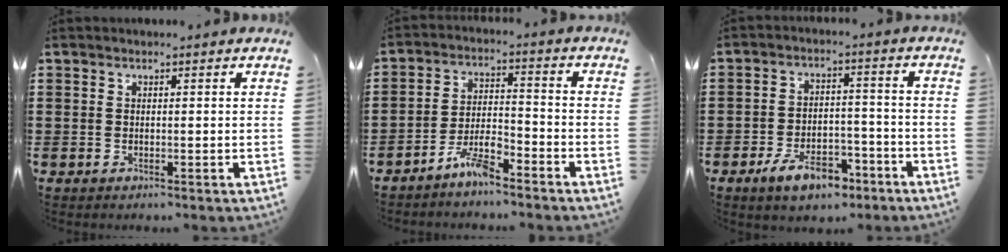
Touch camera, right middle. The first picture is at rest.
{"total": 5.5, "force": [-4.6, 0.9, 2.8], "torque": [-0.063, 0.006, -0.092]}
{"total": 7.6, "force": [-5.3, 3.4, 4.4], "torque": [-0.084, 0.015, -0.097]}